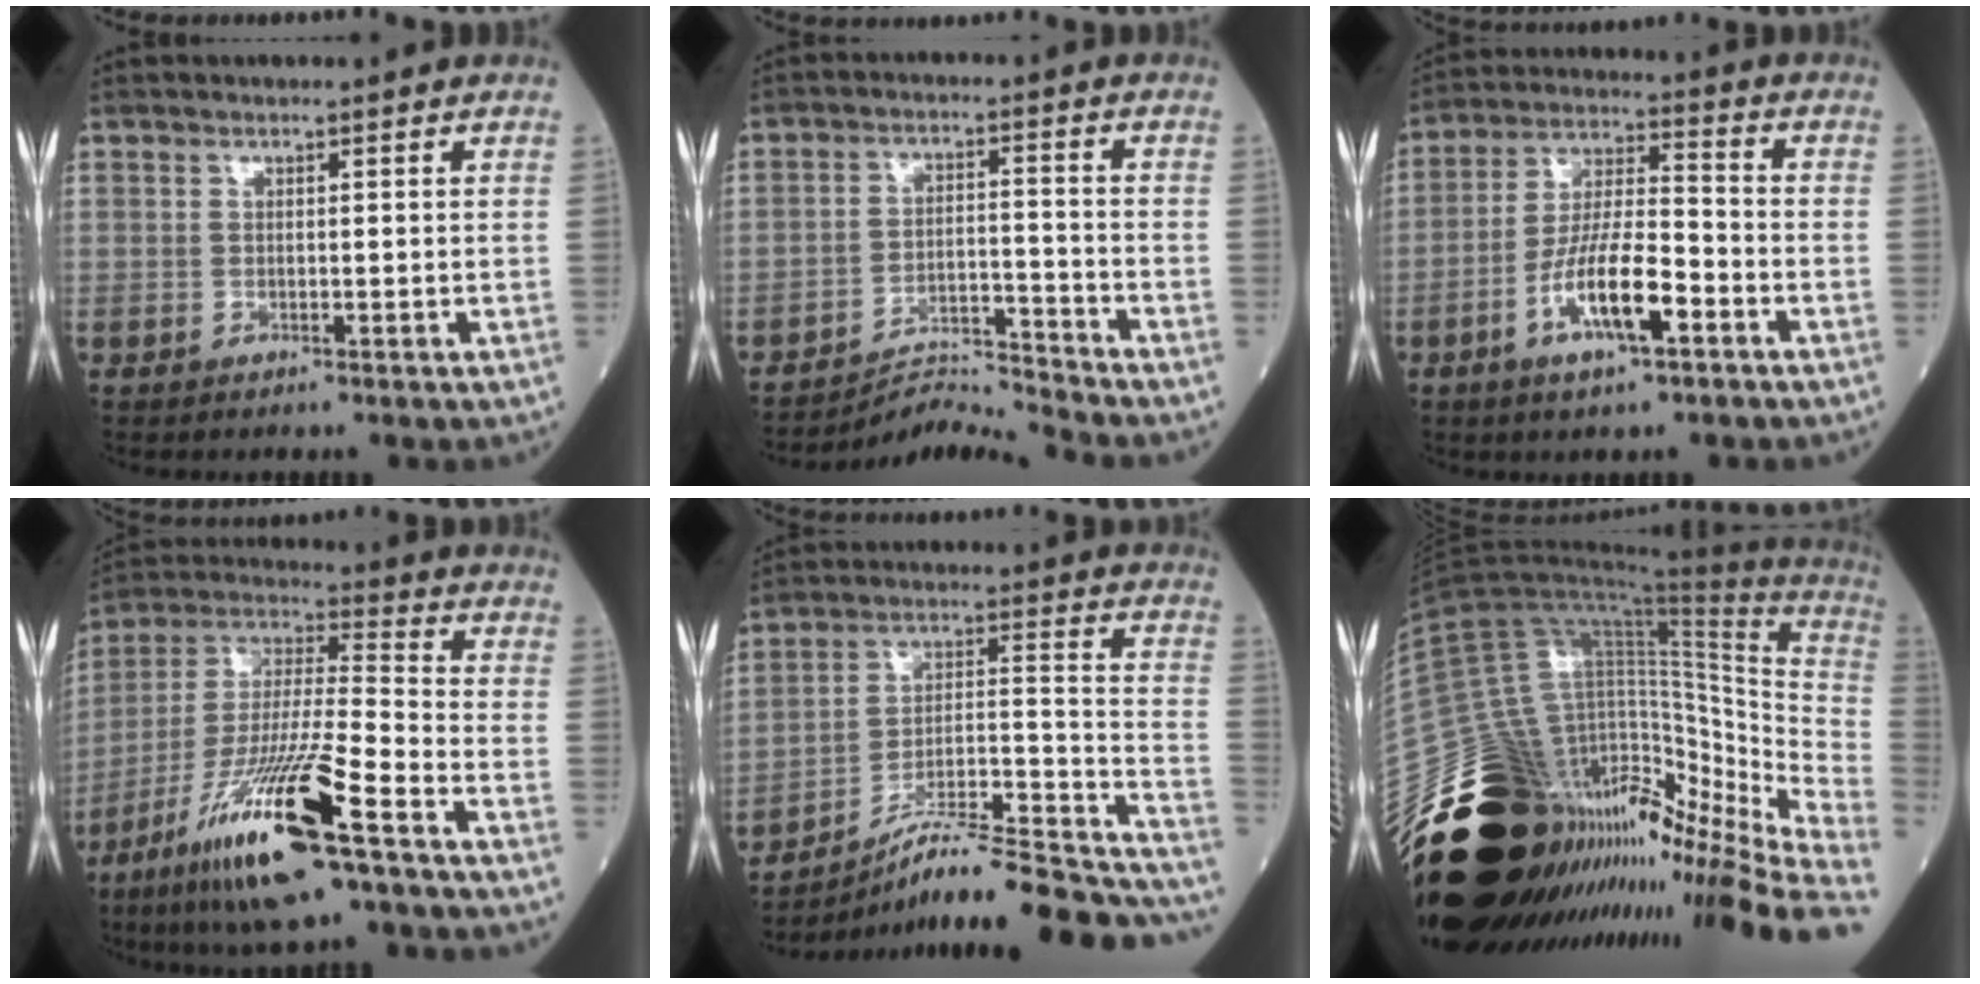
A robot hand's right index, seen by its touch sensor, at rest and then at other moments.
{"total": 7.2, "force": [-6.5, -2.9, -1.3], "torque": [0.008, 0.002, -0.115]}
{"total": 10.8, "force": [-4.7, 2.4, 9.4], "torque": [-0.182, 0.000, -0.088]}
{"total": 19.4, "force": [-10.8, 1.3, 16.0], "torque": [-0.340, -0.045, -0.203]}
{"total": 26.3, "force": [-22.2, 2.5, 13.8], "torque": [-0.132, 0.014, -0.330]}
{"total": 37.6, "force": [-24.9, 12.5, 25.2], "torque": [-0.365, 0.016, -0.379]}